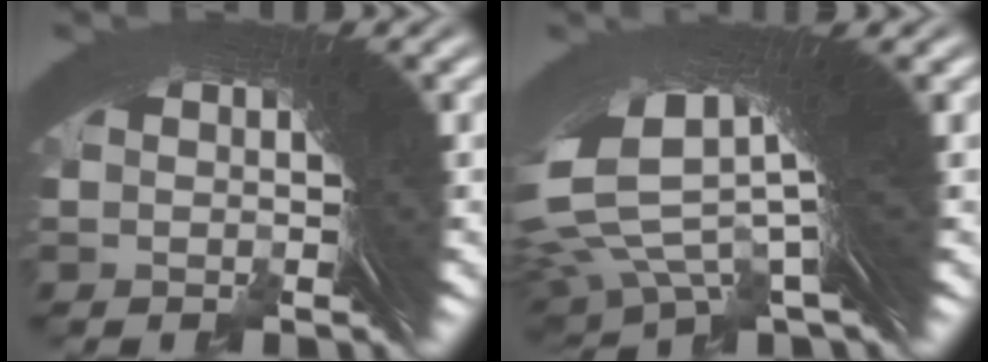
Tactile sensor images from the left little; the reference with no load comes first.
{"total": 11.0, "force": [4.7, 4.8, 8.8], "torque": [-0.177, 0.017, 0.072]}